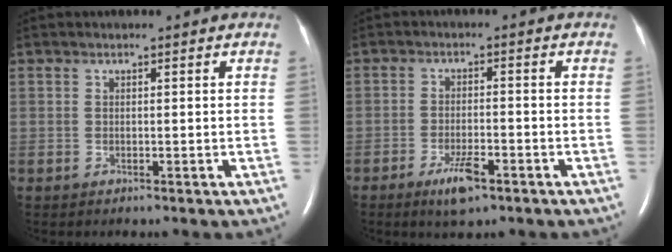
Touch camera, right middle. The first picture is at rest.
{"total": 4.9, "force": [-3.0, 1.2, 3.7], "torque": [-0.073, -0.005, -0.048]}